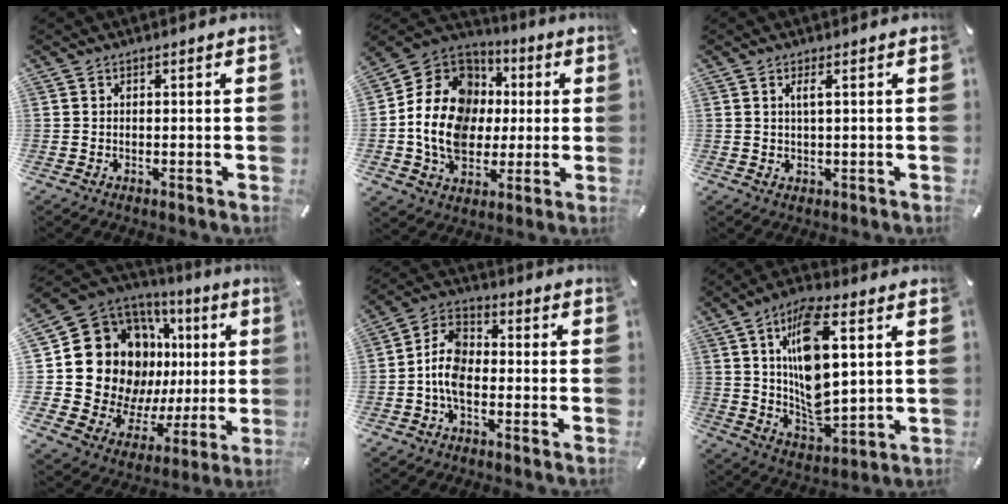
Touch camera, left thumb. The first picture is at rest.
{"total": 17.7, "force": [-0.5, 14.9, 9.6], "torque": [-0.202, 0.013, -0.003]}
{"total": 2.5, "force": [1.0, 0.7, 2.2], "torque": [-0.046, 0.003, 0.015]}
{"total": 23.7, "force": [5.3, 18.1, 14.3], "torque": [-0.260, -0.056, 0.131]}
{"total": 8.3, "force": [-2.6, 5.1, 6.0], "torque": [-0.125, 0.015, -0.046]}
{"total": 15.8, "force": [5.1, 7.2, 13.1], "torque": [-0.254, -0.017, 0.082]}